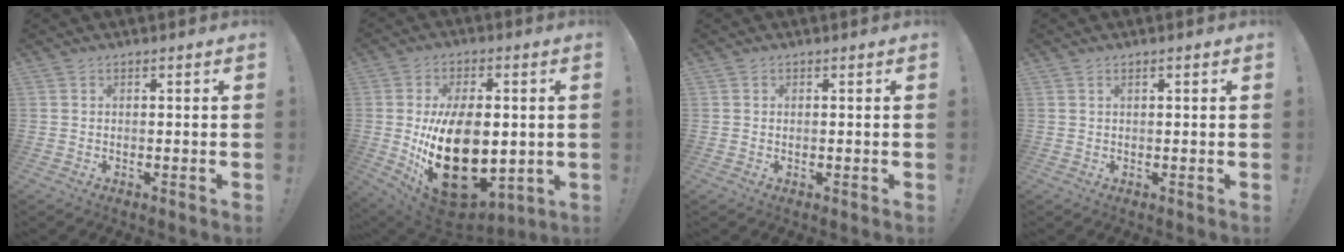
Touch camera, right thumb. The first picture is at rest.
{"total": 25.5, "force": [-2.7, 15.2, 20.3], "torque": [-0.357, -0.005, -0.024]}
{"total": 0.0}
{"total": 1.1, "force": [0.4, 0.0, 1.0], "torque": [-0.019, 0.001, 0.006]}